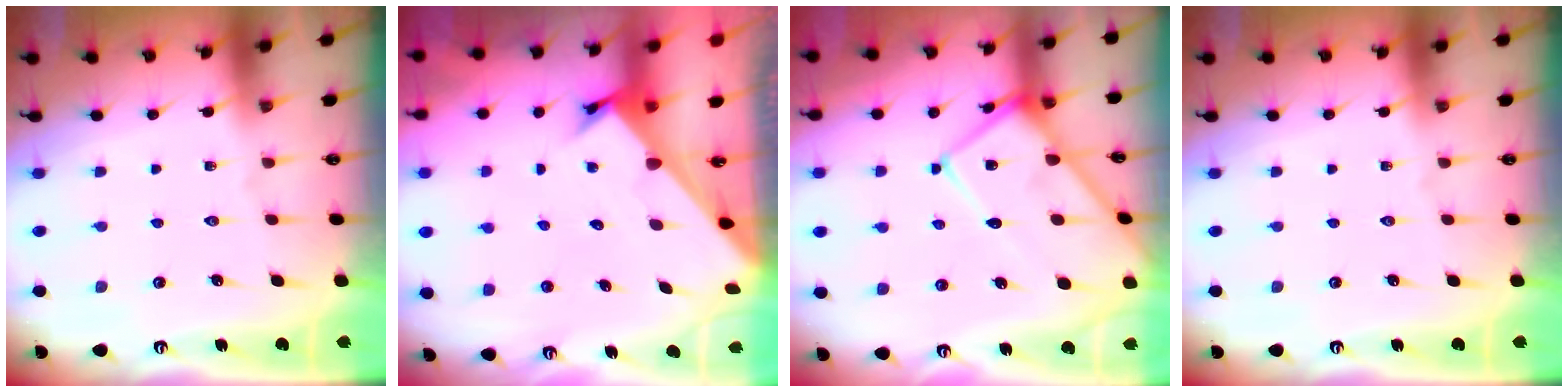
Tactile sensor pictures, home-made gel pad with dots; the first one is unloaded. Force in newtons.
{"total": 3.7, "press": 3.7, "slide": 0.2}
{"total": 13.1, "press": 13.1, "slide": 1.3}
{"total": 0.0}